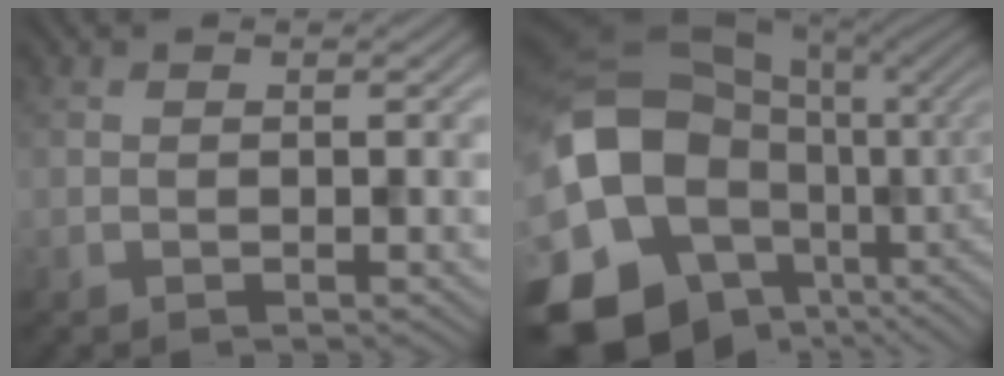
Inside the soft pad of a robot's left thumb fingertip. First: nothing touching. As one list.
[{"total": 21.0, "force": [-3.9, 14.8, 14.5], "torque": [-0.340, -0.017, -0.049]}]